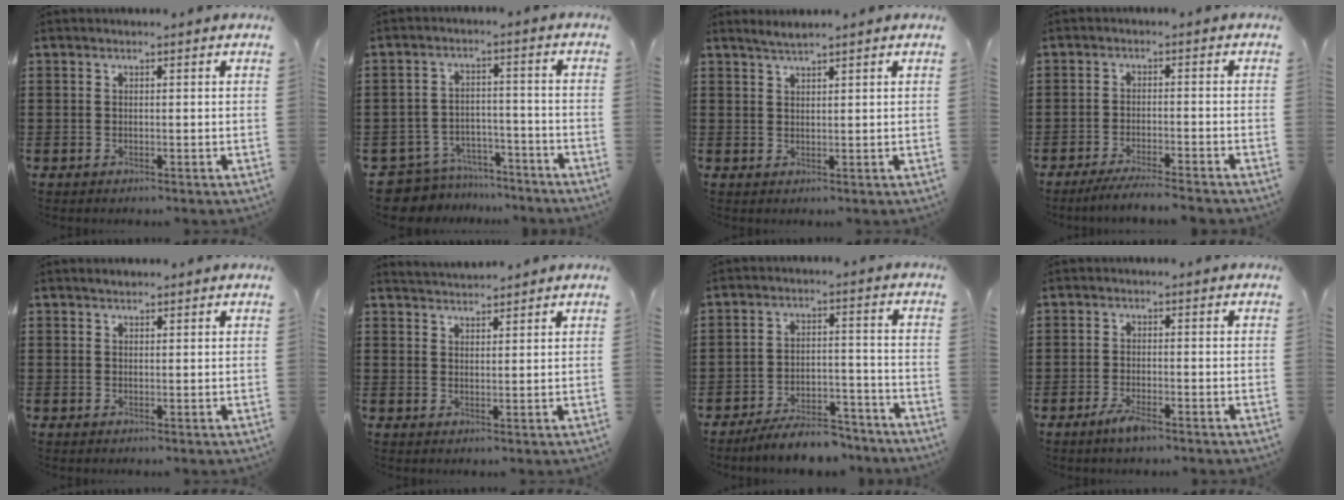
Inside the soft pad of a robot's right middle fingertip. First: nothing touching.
{"total": 6.4, "force": [-6.2, 1.1, 0.7], "torque": [-0.033, 0.008, -0.130]}
{"total": 1.4, "force": [1.3, -0.1, 0.5], "torque": [-0.013, 0.000, 0.025]}
{"total": 3.5, "force": [-3.3, -0.3, 1.2], "torque": [-0.028, -0.009, -0.065]}
{"total": 0.7, "force": [0.6, 0.3, 0.0], "torque": [-0.001, 0.000, 0.012]}
{"total": 2.3, "force": [2.3, 0.1, -0.3], "torque": [-0.003, -0.002, 0.045]}
{"total": 6.7, "force": [-6.2, 1.1, 2.1], "torque": [-0.035, 0.009, -0.117]}
{"total": 3.0, "force": [-1.9, 0.6, 2.2], "torque": [-0.050, -0.003, -0.039]}